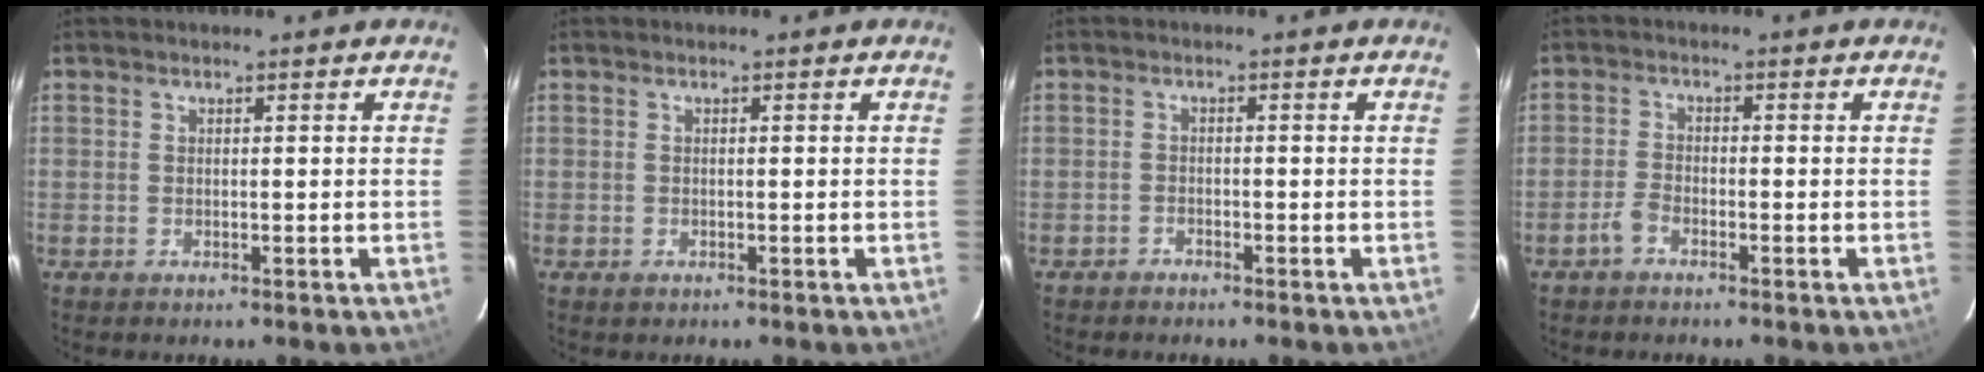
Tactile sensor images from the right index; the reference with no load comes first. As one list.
[{"total": 0.7, "force": [-0.4, 0.5, 0.3], "torque": [-0.004, 0.000, -0.005]}, {"total": 1.3, "force": [-1.3, 0.4, -0.1], "torque": [-0.004, 0.002, -0.023]}, {"total": 2.5, "force": [-1.9, 0.9, 1.4], "torque": [-0.042, 0.006, -0.041]}]